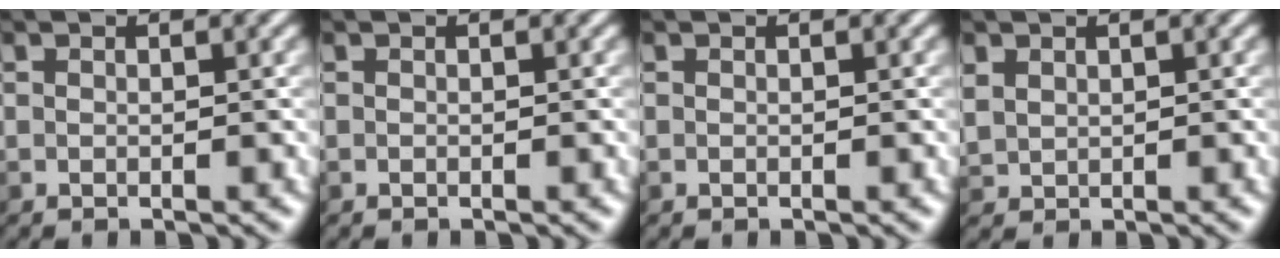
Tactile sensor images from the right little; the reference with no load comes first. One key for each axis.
{"total": 0.0}
{"total": 0.0}
{"total": 1.9, "fx": 0.7, "fy": 1.5, "fz": 0.9, "tx": -0.032, "ty": -0.003, "tz": 0.018}